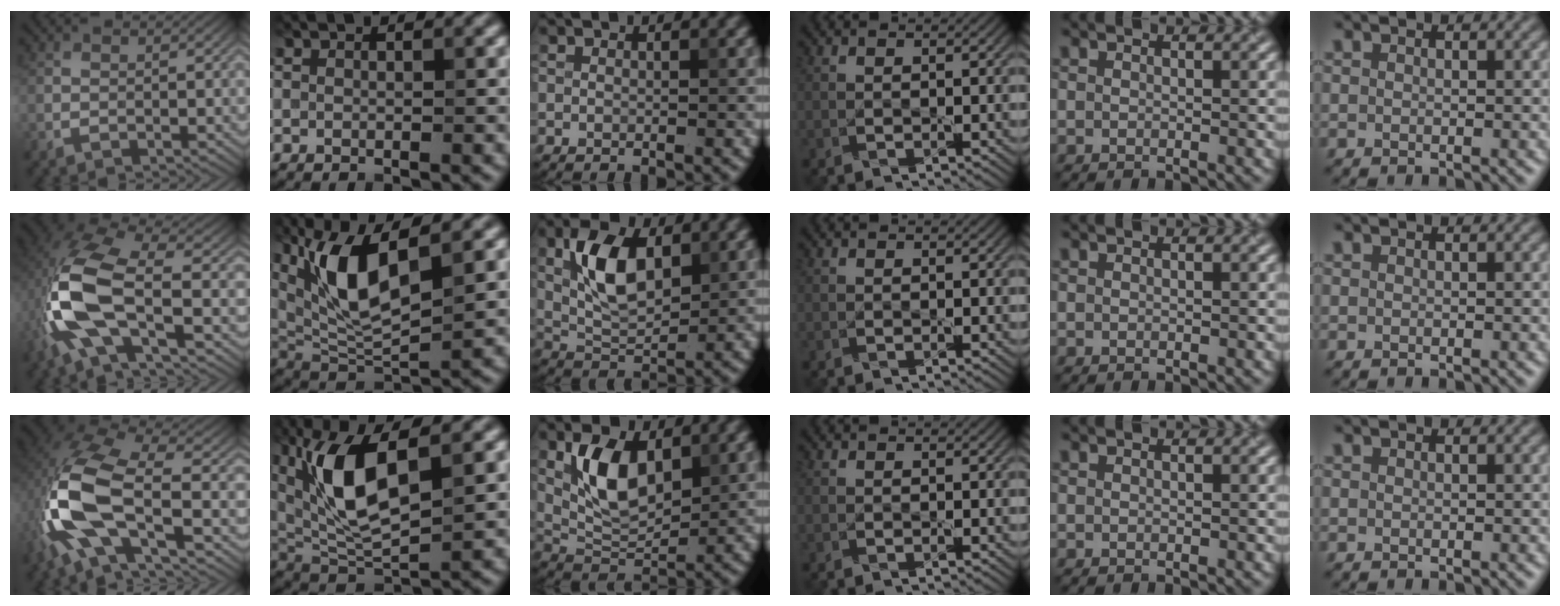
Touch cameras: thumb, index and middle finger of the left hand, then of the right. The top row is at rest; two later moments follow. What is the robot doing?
{"motion": "lift_and_place", "object": "knife"}